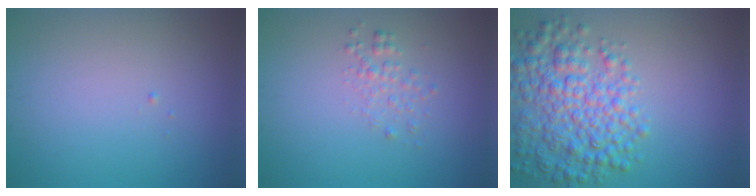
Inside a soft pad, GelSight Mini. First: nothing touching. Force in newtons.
{"total": 1.4, "press": 1.4, "slide": 0.1}
{"total": 6.7, "press": 6.7, "slide": 0.2}